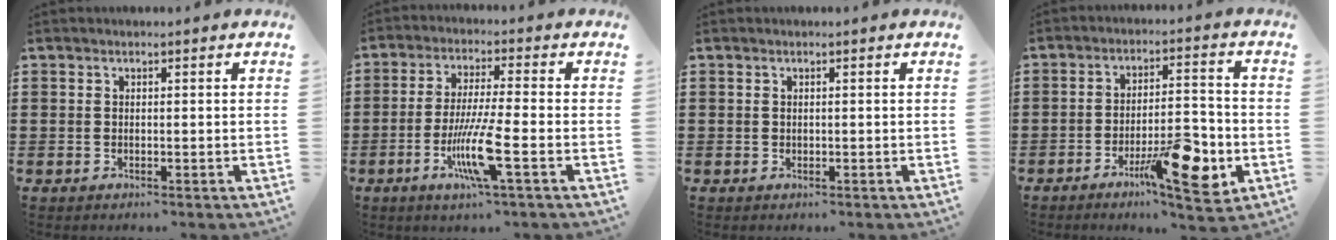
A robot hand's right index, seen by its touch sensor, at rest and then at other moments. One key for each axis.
{"total": 9.2, "fx": -3.5, "fy": 0.8, "fz": 8.5, "tx": -0.172, "ty": -0.016, "tz": -0.067}
{"total": 0.0}
{"total": 10.9, "fx": -5.1, "fy": 2.9, "fz": 9.1, "tx": -0.143, "ty": 0.006, "tz": -0.082}